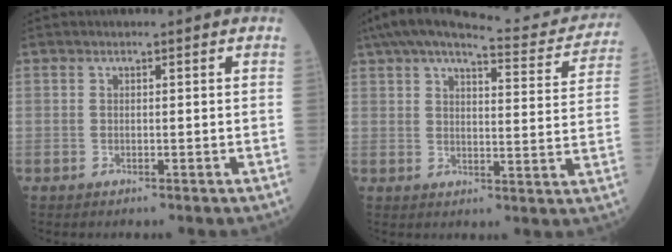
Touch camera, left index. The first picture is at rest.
{"total": 19.1, "force": [17.1, 3.0, 8.0], "torque": [-0.119, -0.011, 0.210]}